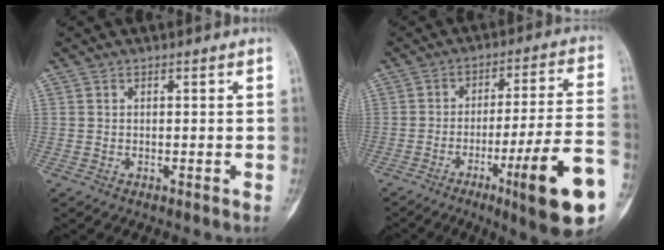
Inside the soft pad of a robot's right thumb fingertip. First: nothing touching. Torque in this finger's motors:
{"motor_torque": [2.64, 1.70, 1.40, -1.37, 0.40]}